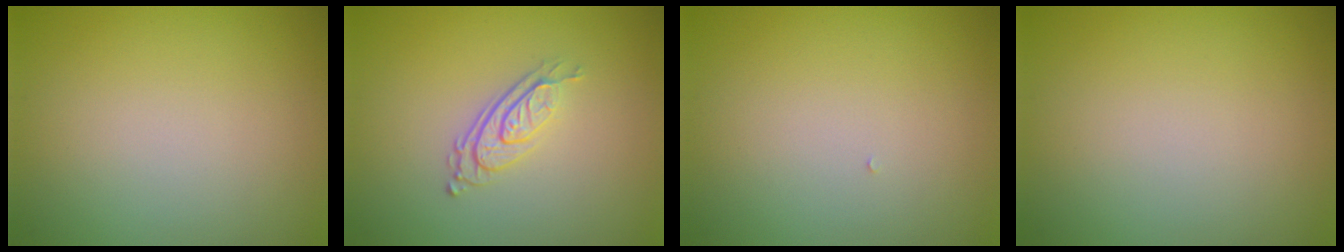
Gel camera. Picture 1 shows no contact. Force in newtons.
{"total": 2.9, "press": 1.9, "slide": 2.2}
{"total": 0.0}
{"total": 0.0}